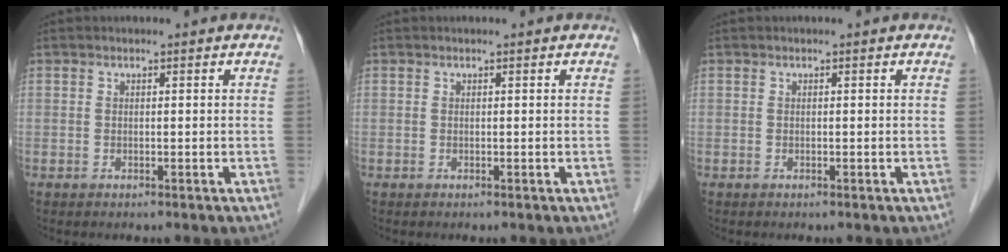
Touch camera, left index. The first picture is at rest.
{"total": 0.0}
{"total": 0.0}